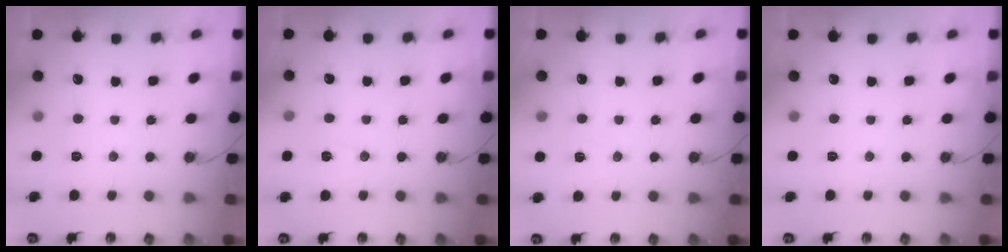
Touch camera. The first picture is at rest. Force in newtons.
{"total": 5.9, "press": 5.8, "slide": 1.0}
{"total": 3.3, "press": 3.0, "slide": 1.4}
{"total": 0.0}